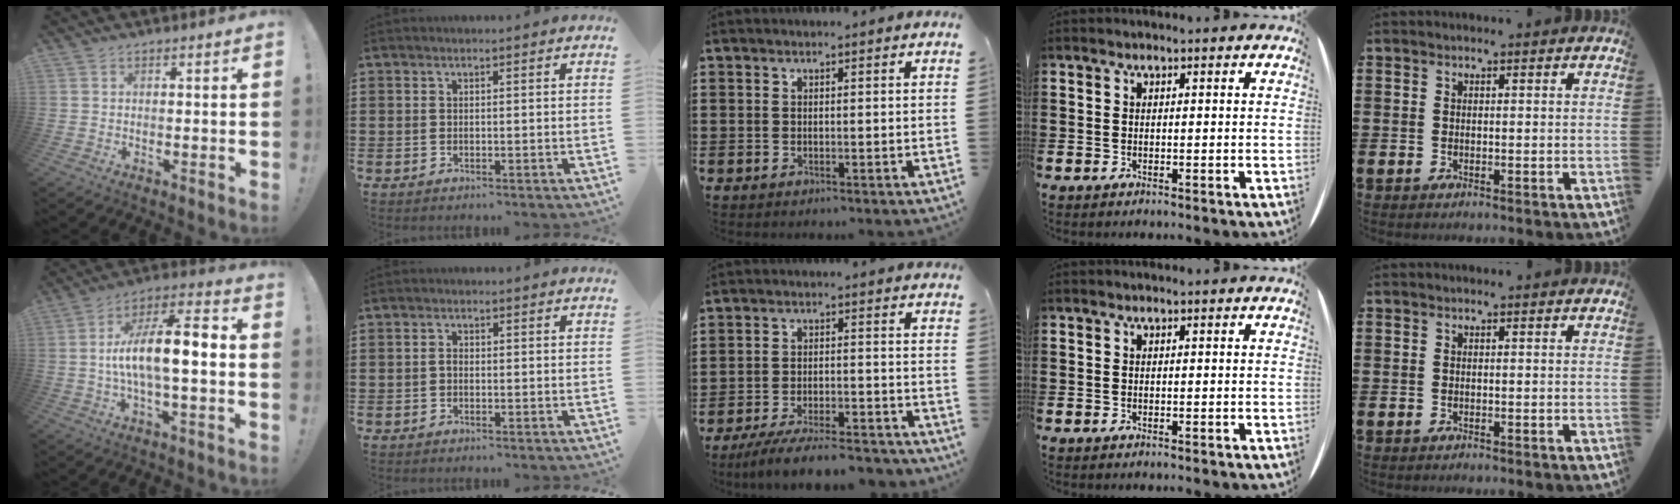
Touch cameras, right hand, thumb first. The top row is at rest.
{"thumb": {"total": 14.0, "force": [-1.2, 3.6, 13.5], "torque": [-0.229, 0.005, -0.026]}, "index": {"total": 1.1, "force": [-0.4, 0.6, 0.8], "torque": [-0.018, 0.000, -0.007]}, "middle": {"total": 6.6, "force": [-6.1, 0.2, 2.6], "torque": [-0.049, -0.006, -0.114]}}